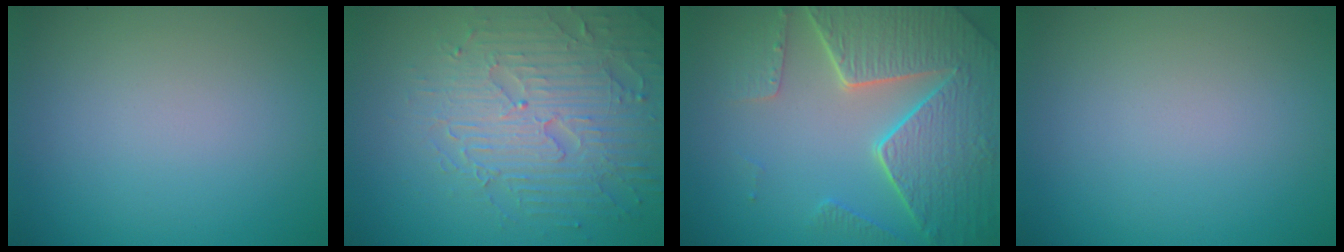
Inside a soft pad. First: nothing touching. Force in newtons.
{"total": 6.2, "press": 5.2, "slide": 3.4}
{"total": 8.3, "press": 6.1, "slide": 5.6}
{"total": 0.0}